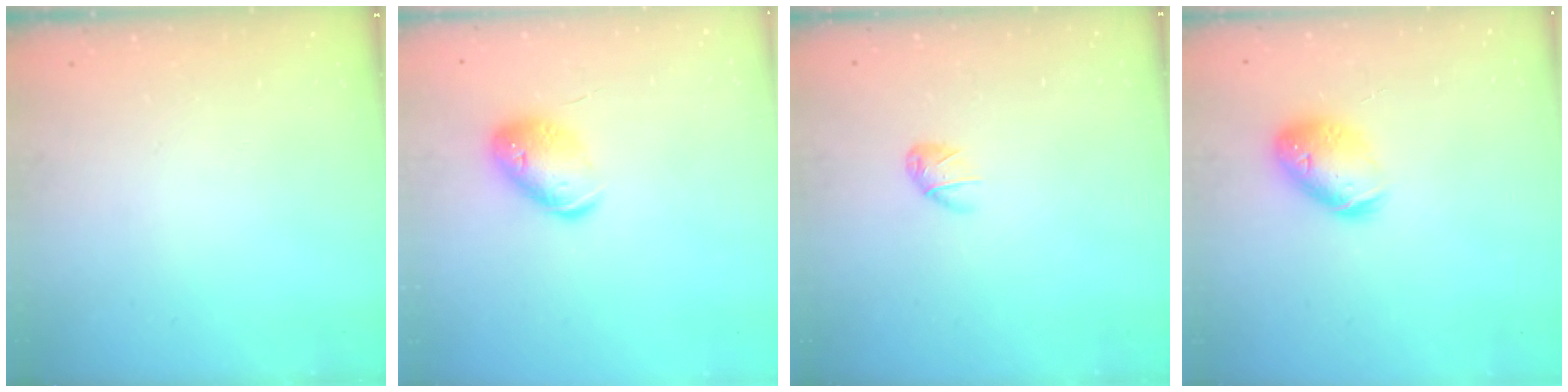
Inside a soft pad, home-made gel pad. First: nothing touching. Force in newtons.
{"total": 12.4, "press": 12.3, "slide": 1.1}
{"total": 5.8, "press": 5.5, "slide": 1.9}
{"total": 12.4, "press": 12.3, "slide": 1.6}